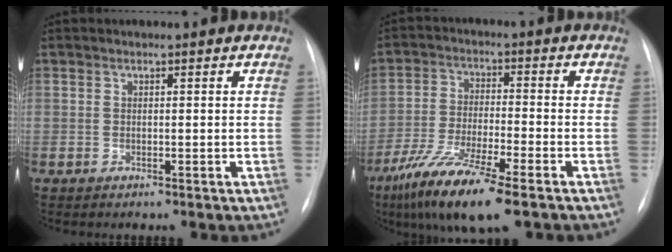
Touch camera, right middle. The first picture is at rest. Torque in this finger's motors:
{"motor_torque": [1.29, -0.85, 0.52, 0.21]}